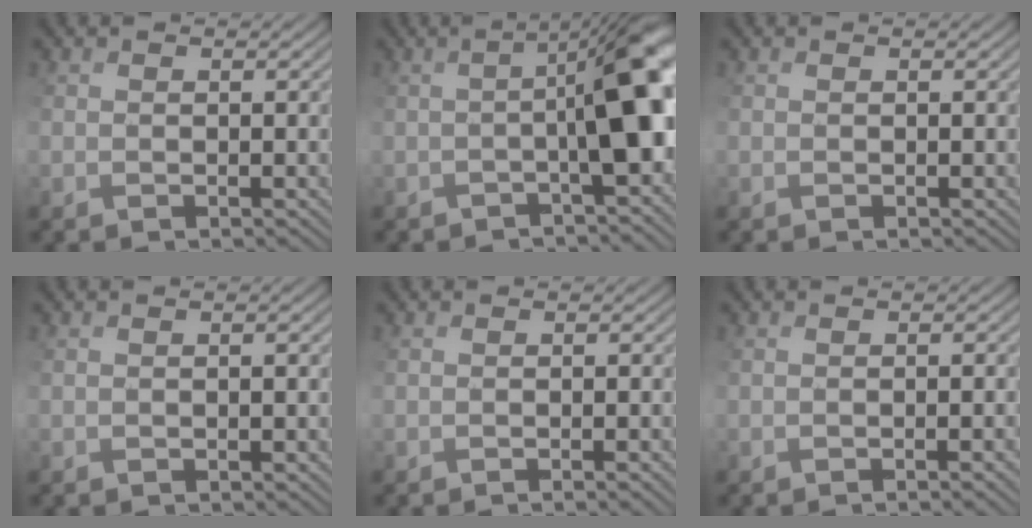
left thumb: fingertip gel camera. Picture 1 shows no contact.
{"total": 7.8, "force": [-1.7, 1.5, 7.5], "torque": [-0.090, 0.014, -0.025]}
{"total": 0.0}
{"total": 0.6, "force": [-0.1, 0.2, 0.5], "torque": [-0.005, 0.002, 0.008]}
{"total": 3.2, "force": [-1.0, 1.0, 2.9], "torque": [-0.022, 0.002, 0.006]}
{"total": 3.9, "force": [-1.2, 1.1, 3.5], "torque": [-0.024, 0.004, 0.003]}